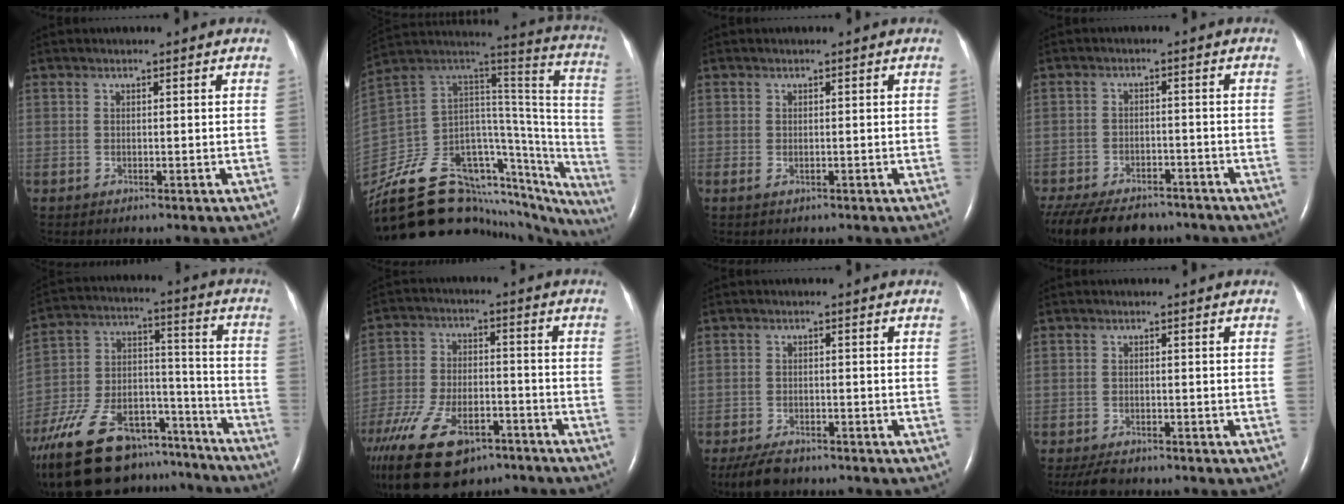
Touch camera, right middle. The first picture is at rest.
{"total": 28.4, "force": [-22.8, 9.7, 14.0], "torque": [-0.125, 0.067, -0.331]}
{"total": 1.1, "force": [0.0, -0.4, -1.1], "torque": [0.016, 0.002, 0.001]}
{"total": 17.1, "force": [-13.7, 7.3, 7.2], "torque": [-0.197, -0.024, -0.192]}
{"total": 27.9, "force": [-22.7, 11.0, 11.8], "torque": [-0.247, 0.009, -0.353]}
{"total": 17.6, "force": [-12.6, 7.7, 9.6], "torque": [-0.238, -0.022, -0.218]}
{"total": 5.4, "force": [-4.4, 2.0, 2.4], "torque": [-0.050, -0.009, -0.072]}
{"total": 4.2, "force": [-3.6, 1.4, 1.7], "torque": [-0.036, -0.010, -0.055]}